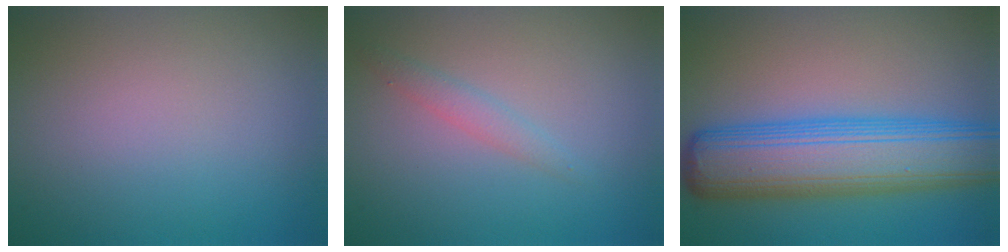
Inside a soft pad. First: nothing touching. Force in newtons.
{"total": 1.4, "press": 1.4, "slide": 0.1}
{"total": 10.2, "press": 10.2, "slide": 0.3}